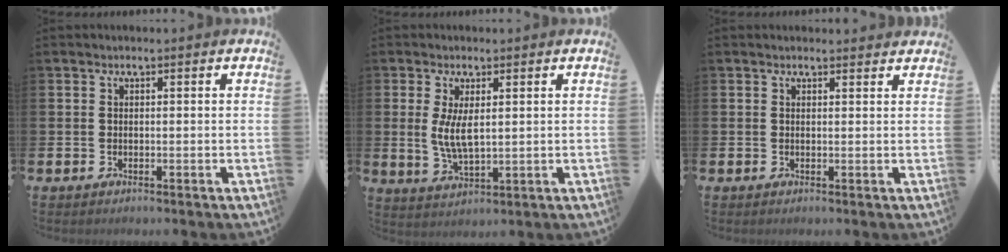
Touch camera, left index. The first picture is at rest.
{"total": 4.9, "force": [1.2, 1.9, 4.3], "torque": [-0.082, 0.002, 0.020]}
{"total": 1.0, "force": [0.9, 0.3, 0.1], "torque": [0.006, -0.001, 0.015]}